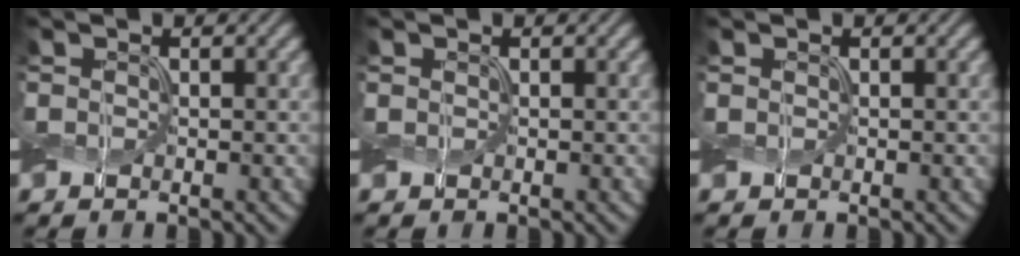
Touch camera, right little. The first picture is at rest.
{"total": 0.0}
{"total": 0.0}